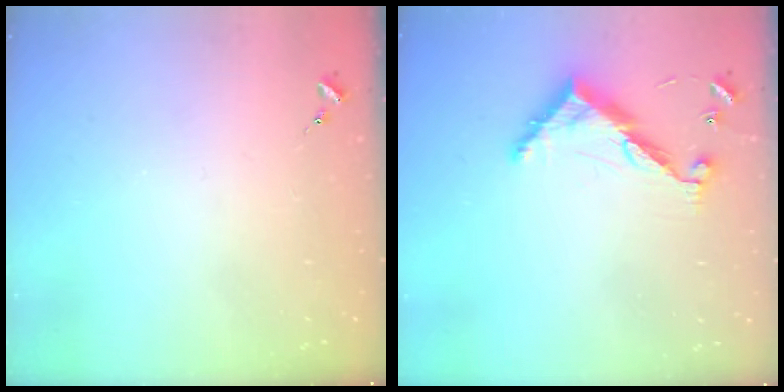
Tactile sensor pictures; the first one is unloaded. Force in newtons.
{"total": 9.3, "press": 9.3, "slide": 0.3}